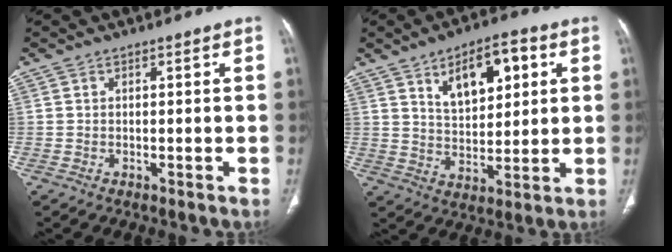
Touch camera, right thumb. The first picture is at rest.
{"total": 12.2, "force": [5.1, 6.2, 9.2], "torque": [-0.113, -0.013, 0.086]}